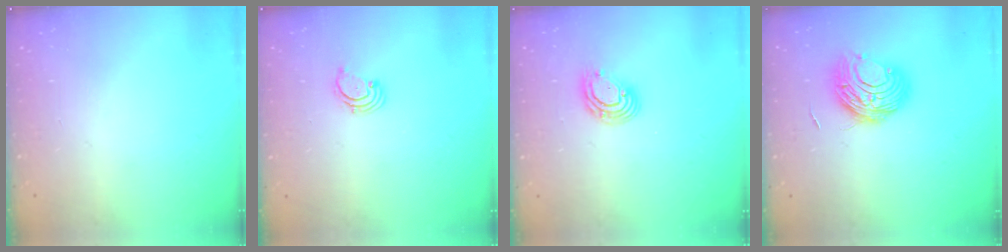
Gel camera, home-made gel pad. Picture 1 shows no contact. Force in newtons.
{"total": 1.7, "press": 1.6, "slide": 0.2}
{"total": 7.9, "press": 7.8, "slide": 1.5}
{"total": 10.4, "press": 10.3, "slide": 1.0}